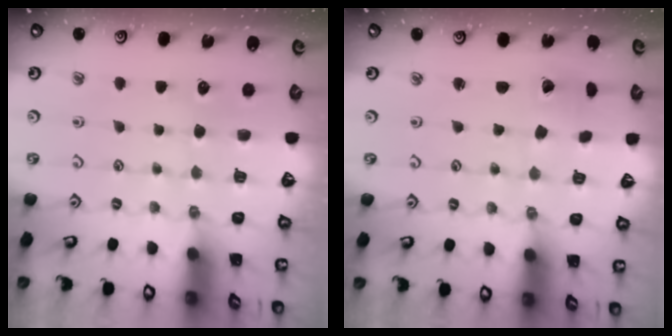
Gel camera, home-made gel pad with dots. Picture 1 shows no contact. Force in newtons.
{"total": 1.3, "press": 1.3, "slide": 0.1}